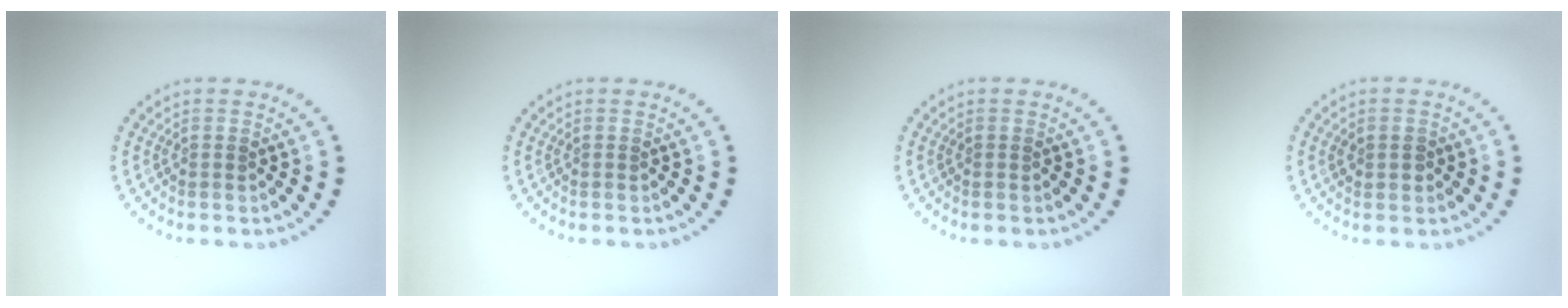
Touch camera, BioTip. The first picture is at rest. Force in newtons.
{"total": 0.0}
{"total": 0.0}
{"total": 1.3, "press": 1.3, "slide": 0.2}